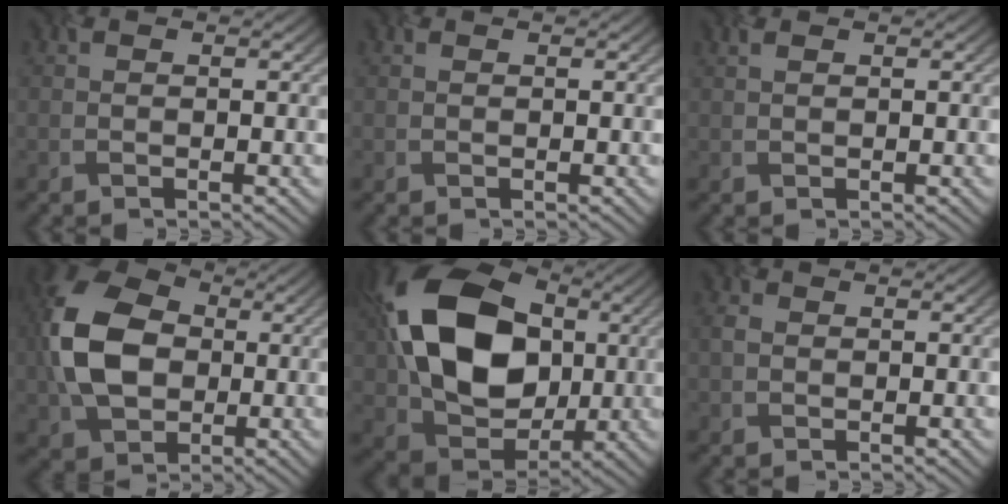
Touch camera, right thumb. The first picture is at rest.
{"total": 0.0}
{"total": 0.7, "force": [0.5, 0.2, 0.5], "torque": [-0.011, 0.002, 0.008]}
{"total": 12.1, "force": [0.1, 8.7, 8.4], "torque": [-0.213, -0.002, -0.001]}
{"total": 17.1, "force": [2.4, 12.2, 11.6], "torque": [-0.242, 0.006, 0.044]}
{"total": 0.9, "force": [0.2, 0.8, 0.5], "torque": [-0.011, 0.002, 0.002]}